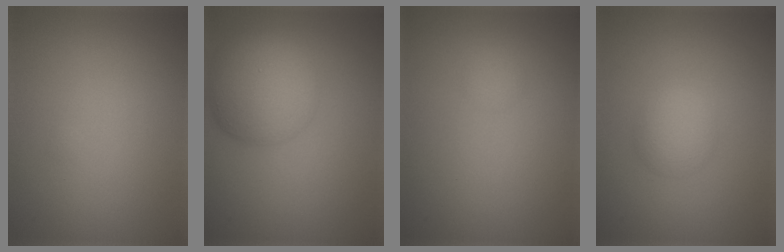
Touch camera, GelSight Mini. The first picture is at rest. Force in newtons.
{"total": 6.8, "press": 6.8, "slide": 0.1}
{"total": 1.0, "press": 1.0, "slide": 0.1}
{"total": 2.5, "press": 2.5, "slide": 0.1}